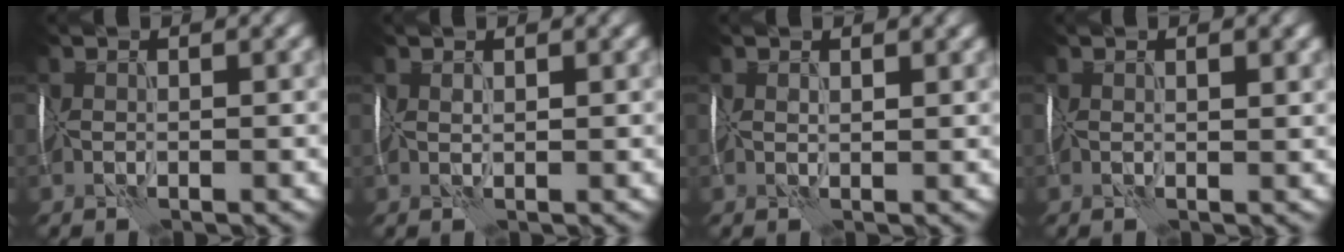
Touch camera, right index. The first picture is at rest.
{"total": 0.7, "force": [0.5, 0.2, 0.4], "torque": [-0.011, 0.002, 0.010]}
{"total": 1.1, "force": [0.7, 0.5, 0.7], "torque": [-0.008, 0.002, 0.016]}
{"total": 1.7, "force": [0.9, 0.4, 1.4], "torque": [-0.016, 0.003, 0.016]}